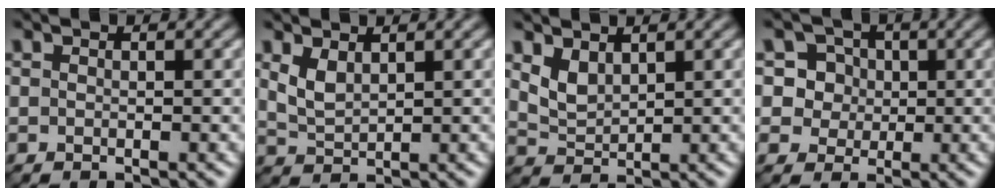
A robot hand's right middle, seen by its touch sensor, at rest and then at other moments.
{"total": 2.2, "force": [1.3, 1.1, 1.5], "torque": [-0.038, -0.003, 0.032]}
{"total": 2.4, "force": [1.5, 1.3, 1.4], "torque": [-0.033, -0.006, 0.037]}
{"total": 5.6, "force": [1.8, 4.9, 1.8], "torque": [-0.020, 0.019, 0.020]}